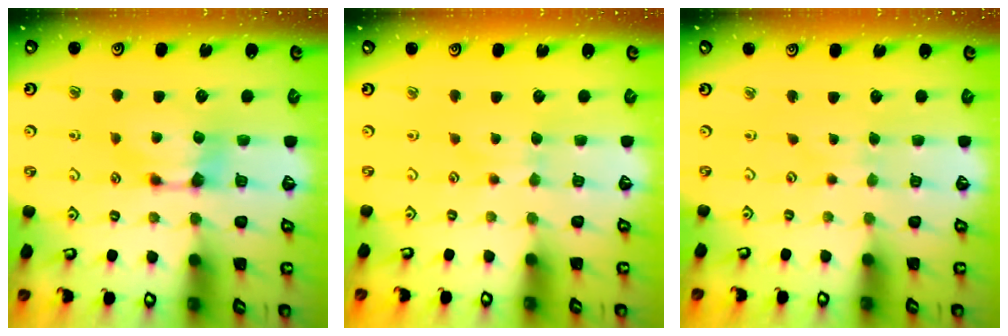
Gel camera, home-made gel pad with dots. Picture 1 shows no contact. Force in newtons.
{"total": 2.1, "press": 2.0, "slide": 0.4}
{"total": 3.4, "press": 3.4, "slide": 0.5}